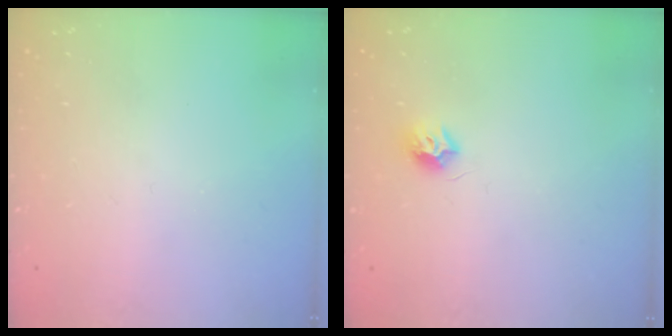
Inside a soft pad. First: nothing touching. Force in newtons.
{"total": 7.4, "press": 7.4, "slide": 0.1}